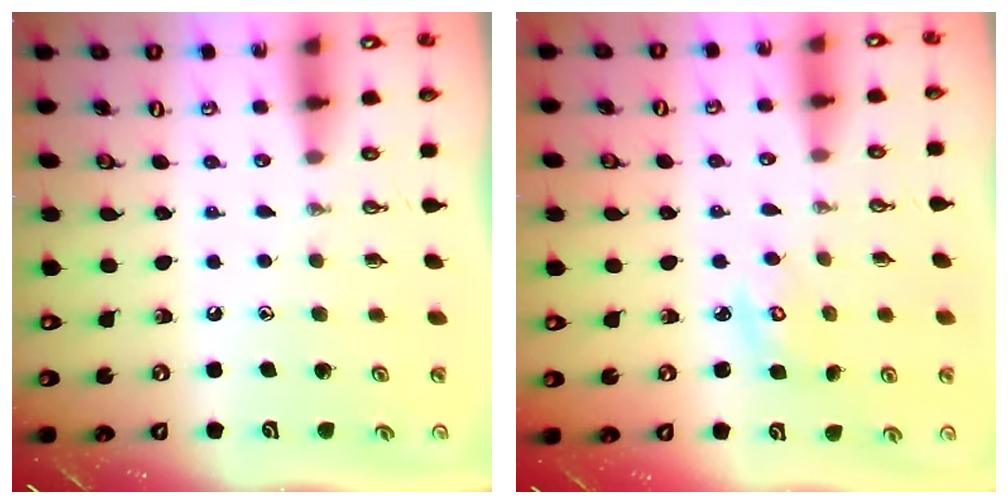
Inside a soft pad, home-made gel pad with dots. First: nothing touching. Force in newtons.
{"total": 3.0, "press": 3.0, "slide": 0.1}